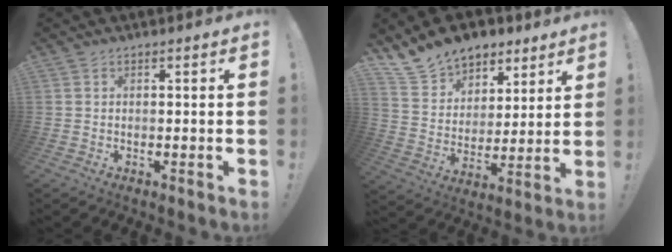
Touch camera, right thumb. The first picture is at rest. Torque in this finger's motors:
{"motor_torque": [0.05, 0.21, 0.16, 0.16, 0.05]}